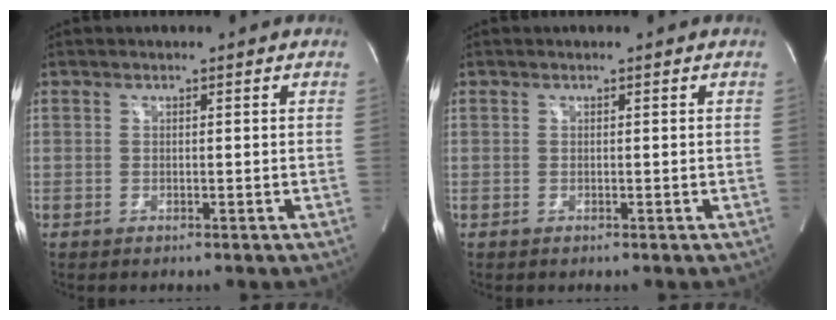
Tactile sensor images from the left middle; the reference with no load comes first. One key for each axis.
{"total": 0.0}